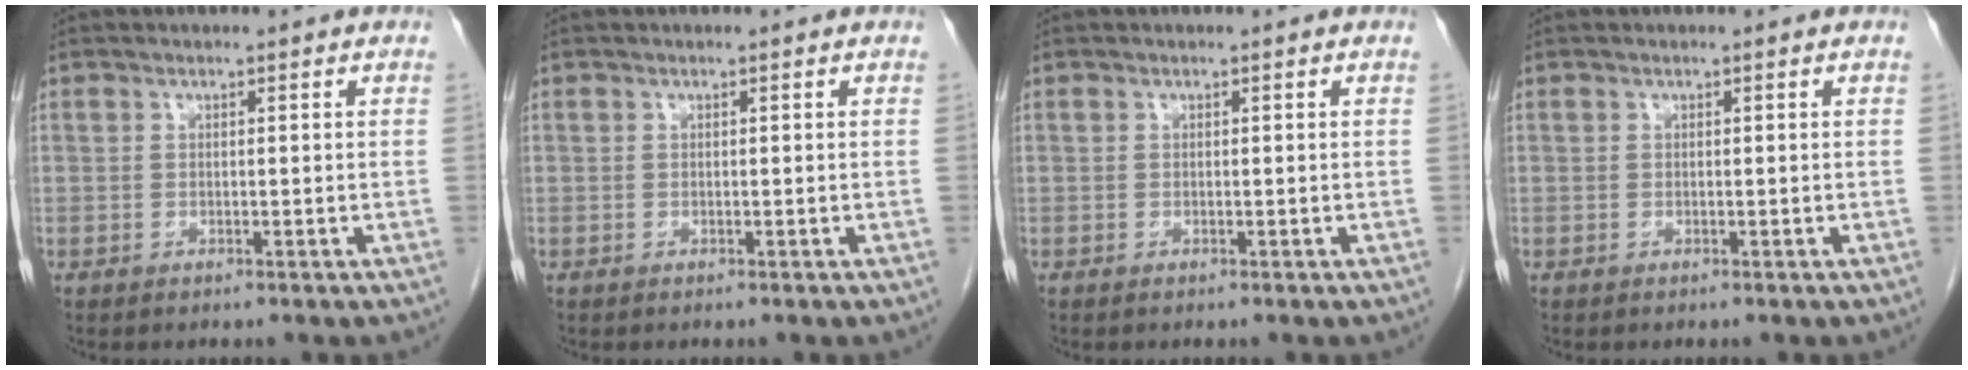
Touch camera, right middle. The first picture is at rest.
{"total": 0.0}
{"total": 0.0}
{"total": 0.0}